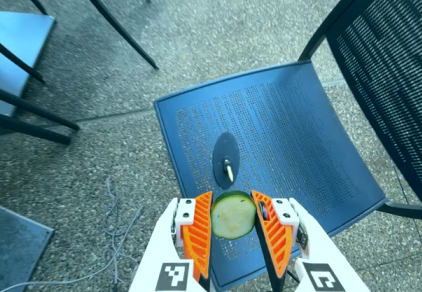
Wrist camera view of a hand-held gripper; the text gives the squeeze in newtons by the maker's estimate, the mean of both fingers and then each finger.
{"total": 11.9, "left": 11.9, "right": 11.8}